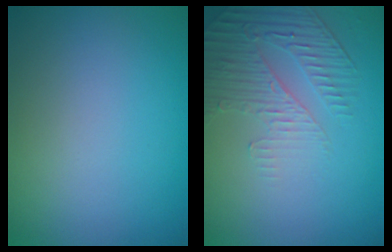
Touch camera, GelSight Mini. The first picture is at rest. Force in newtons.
{"total": 2.2, "press": 1.7, "slide": 1.4}